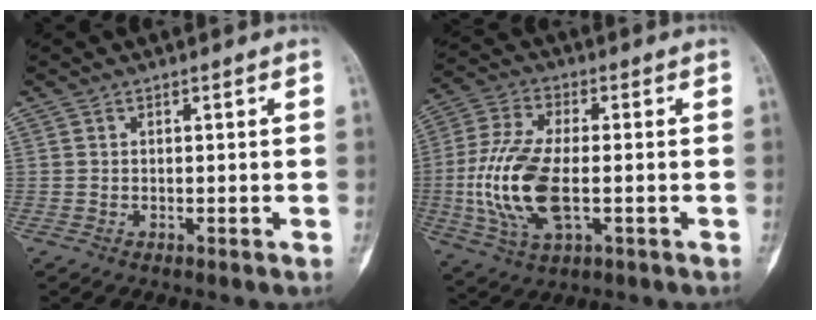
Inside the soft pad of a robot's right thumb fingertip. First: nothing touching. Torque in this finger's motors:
{"motor_torque": [2.11, 0.95, 0.99, -1.40, 0.41]}